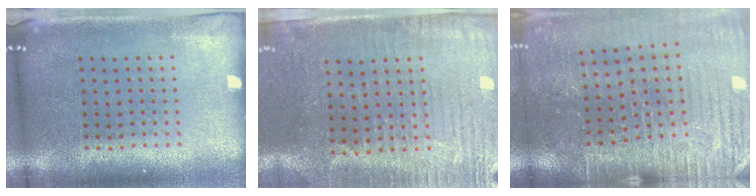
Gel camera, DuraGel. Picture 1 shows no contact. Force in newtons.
{"total": 3.0, "press": 2.5, "slide": 1.6}
{"total": 3.6, "press": 3.6, "slide": 0.4}